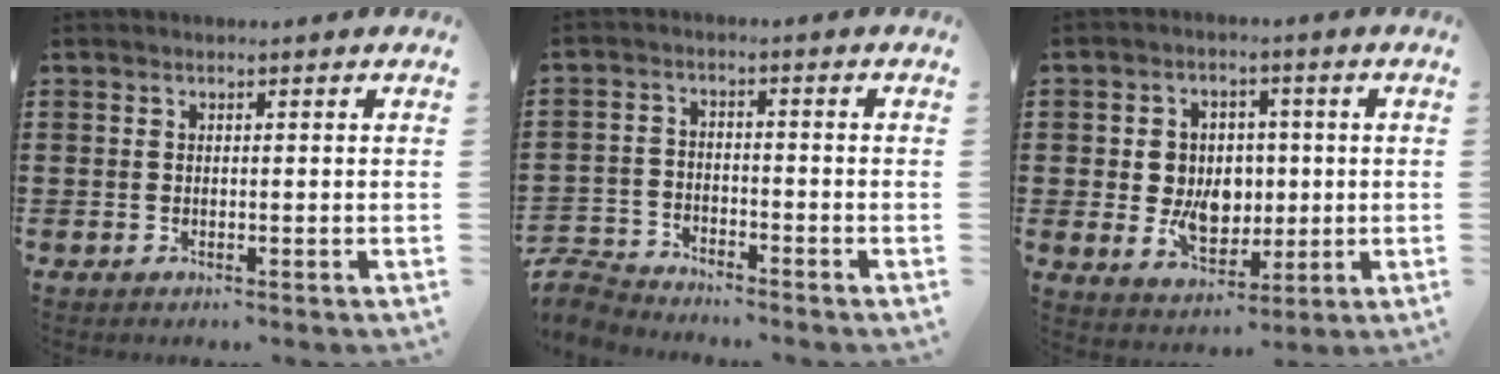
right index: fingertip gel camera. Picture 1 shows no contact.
{"total": 4.2, "force": [-4.1, 0.8, 0.2], "torque": [-0.030, -0.006, -0.092]}
{"total": 7.1, "force": [0.0, 5.7, 4.1], "torque": [-0.069, 0.009, -0.002]}